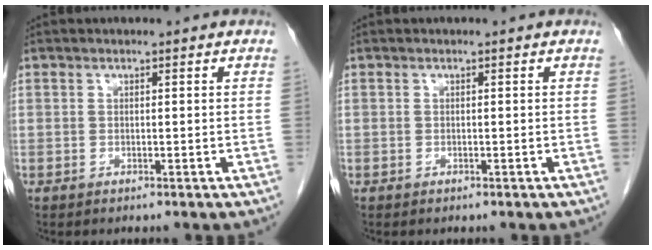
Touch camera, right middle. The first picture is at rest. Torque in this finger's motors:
{"motor_torque": [0.27, -0.42, -0.06, -0.06]}